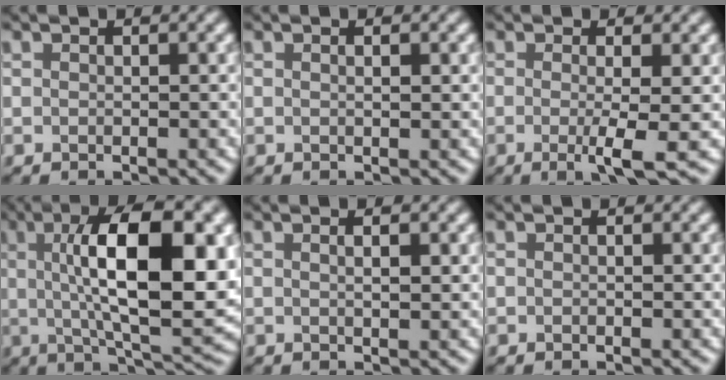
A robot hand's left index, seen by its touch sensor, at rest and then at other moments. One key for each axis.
{"total": 0.8, "fx": 0.3, "fy": 0.1, "fz": 0.8, "tx": -0.013, "ty": 0.003, "tz": 0.002}
{"total": 3.2, "fx": -0.6, "fy": 0.3, "fz": 3.1, "tx": -0.053, "ty": -0.008, "tz": -0.015}
{"total": 13.7, "fx": 1.8, "fy": 4.5, "fz": 12.8, "tx": -0.179, "ty": 0.006, "tz": 0.020}
{"total": 2.0, "fx": 0.7, "fy": 0.5, "fz": 1.8, "tx": -0.015, "ty": 0.003, "tz": 0.002}
{"total": 0.0}